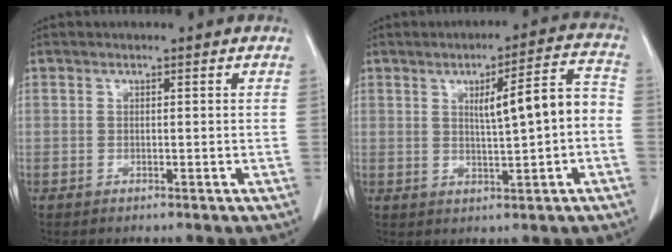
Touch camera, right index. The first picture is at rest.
{"total": 8.3, "force": [0.0, 1.1, 8.2], "torque": [-0.116, 0.021, 0.003]}